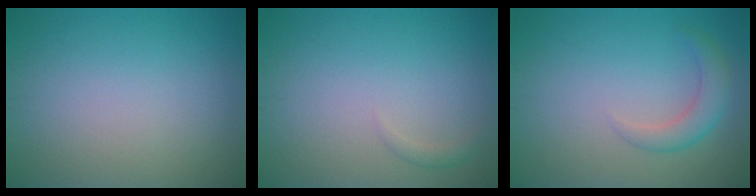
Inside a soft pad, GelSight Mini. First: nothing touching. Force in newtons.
{"total": 0.8, "press": 0.8, "slide": 0.0}
{"total": 2.5, "press": 2.5, "slide": 0.1}